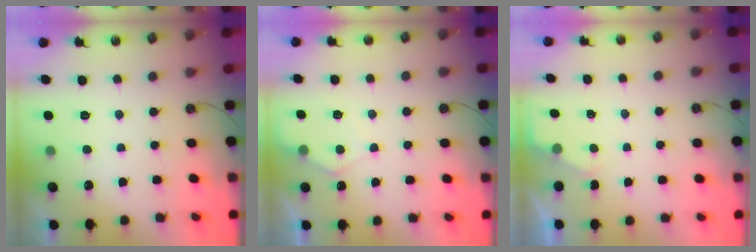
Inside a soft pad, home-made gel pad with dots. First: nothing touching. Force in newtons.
{"total": 5.7, "press": 5.6, "slide": 0.6}
{"total": 1.8, "press": 1.8, "slide": 0.3}